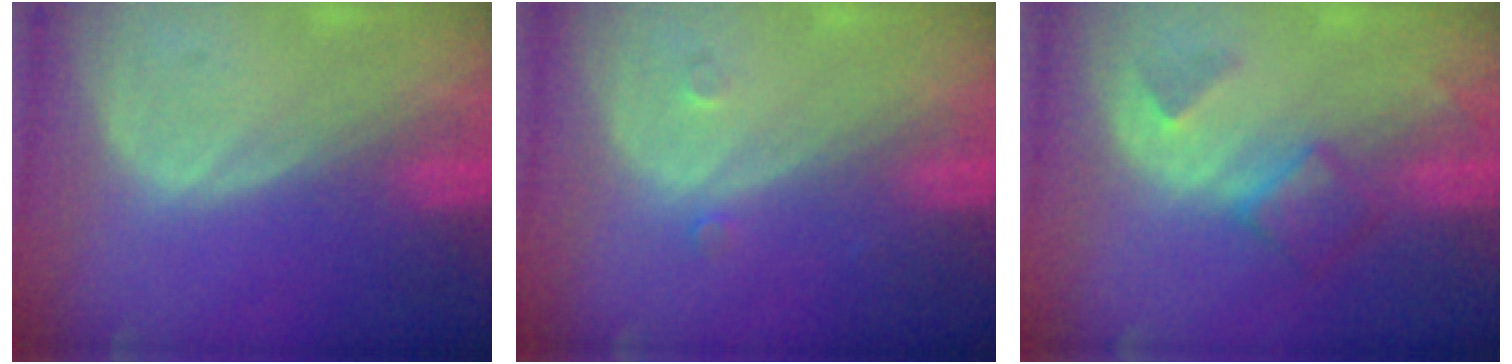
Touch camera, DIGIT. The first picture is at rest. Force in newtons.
{"total": 1.2, "press": 1.0, "slide": 0.7}
{"total": 4.9, "press": 4.3, "slide": 2.2}